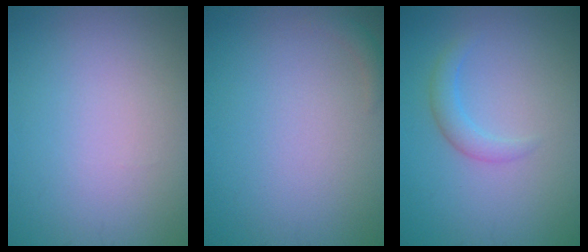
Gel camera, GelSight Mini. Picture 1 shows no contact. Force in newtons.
{"total": 0.9, "press": 0.9, "slide": 0.1}
{"total": 1.8, "press": 1.8, "slide": 0.0}